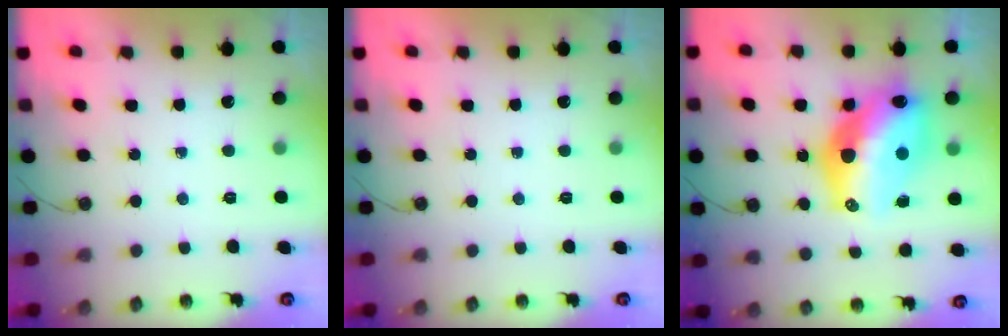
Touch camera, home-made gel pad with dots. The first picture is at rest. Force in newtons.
{"total": 0.0}
{"total": 20.7, "press": 20.4, "slide": 3.8}